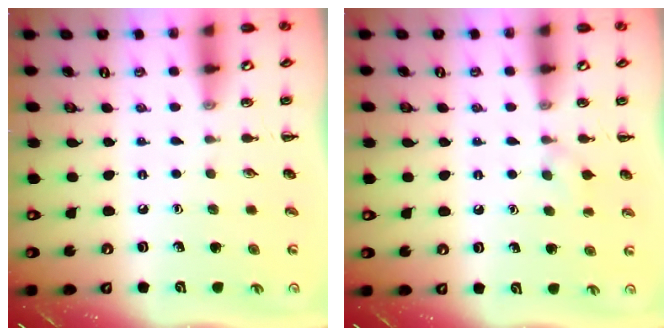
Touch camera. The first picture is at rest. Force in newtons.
{"total": 5.1, "press": 4.7, "slide": 1.9}